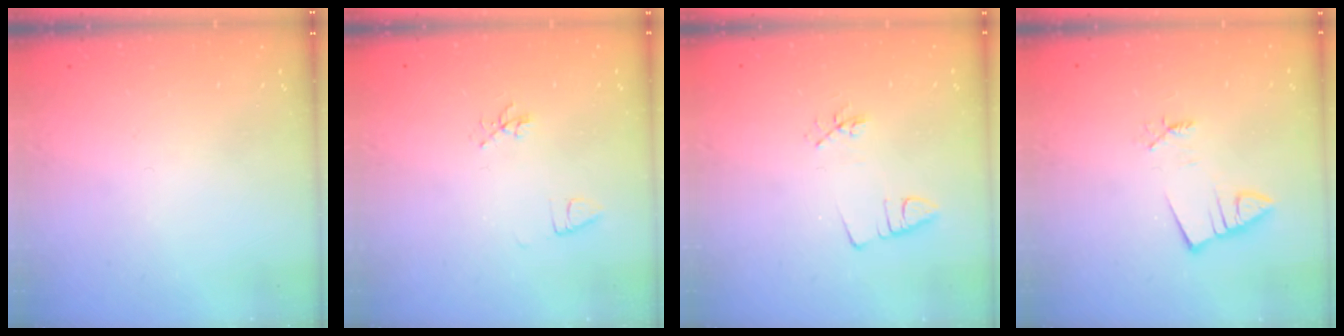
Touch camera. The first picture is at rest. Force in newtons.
{"total": 5.2, "press": 4.9, "slide": 1.8}
{"total": 3.0, "press": 2.7, "slide": 1.4}
{"total": 2.2, "press": 2.1, "slide": 0.2}